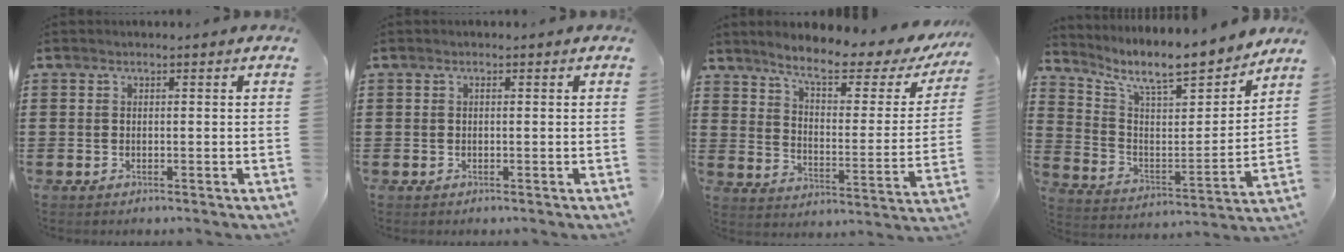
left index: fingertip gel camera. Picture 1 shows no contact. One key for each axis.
{"total": 0.0}
{"total": 8.1, "fx": 6.3, "fy": 1.4, "fz": 4.9, "tx": -0.105, "ty": -0.036, "tz": 0.099}
{"total": 9.8, "fx": 8.4, "fy": 1.9, "fz": 4.6, "tx": -0.113, "ty": -0.061, "tz": 0.138}